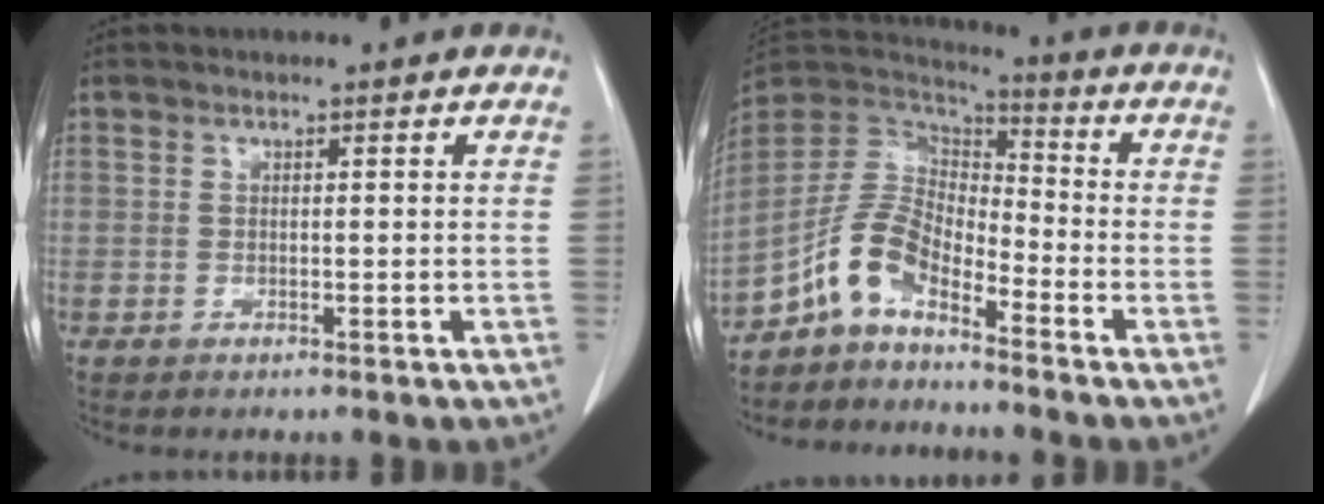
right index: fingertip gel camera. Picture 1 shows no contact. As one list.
[{"total": 8.6, "force": [-5.8, 3.7, 5.1], "torque": [-0.115, 0.026, -0.119]}]